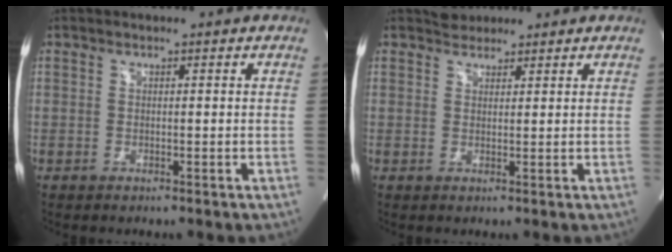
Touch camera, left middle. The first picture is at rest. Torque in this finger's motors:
{"motor_torque": [0.06, -0.03, -0.08, 0.01]}